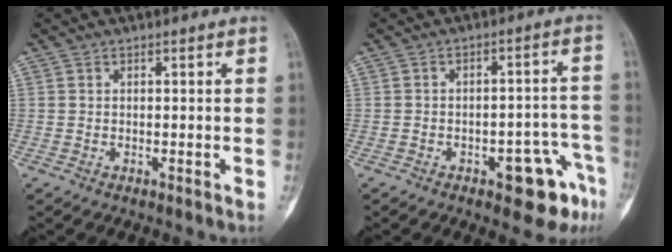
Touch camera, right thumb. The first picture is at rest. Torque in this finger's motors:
{"motor_torque": [1.28, 0.44, 0.62, -0.75, 0.22]}